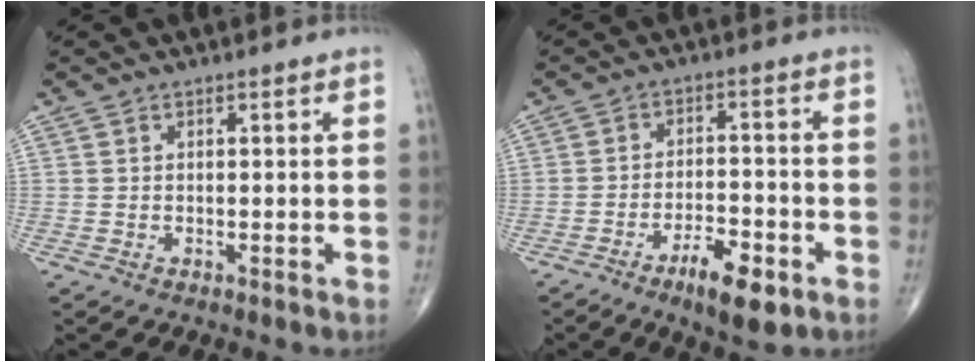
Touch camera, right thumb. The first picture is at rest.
{"total": 8.6, "force": [-4.8, 2.9, 6.6], "torque": [-0.106, 0.023, -0.073]}